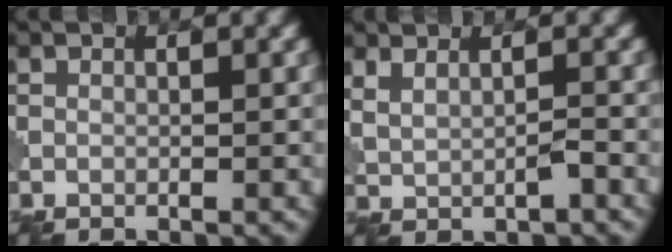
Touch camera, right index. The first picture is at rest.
{"total": 1.9, "force": [0.9, 0.8, 1.5], "torque": [-0.038, -0.005, 0.022]}